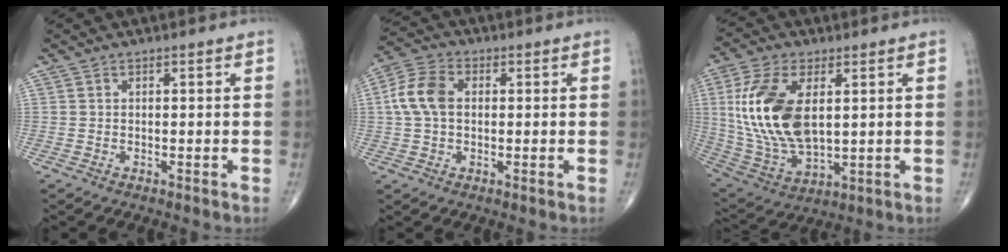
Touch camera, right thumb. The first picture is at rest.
{"total": 7.9, "force": [0.8, 5.3, 5.7], "torque": [-0.120, 0.019, 0.009]}
{"total": 18.1, "force": [3.2, 9.6, 15.0], "torque": [-0.308, -0.015, 0.070]}